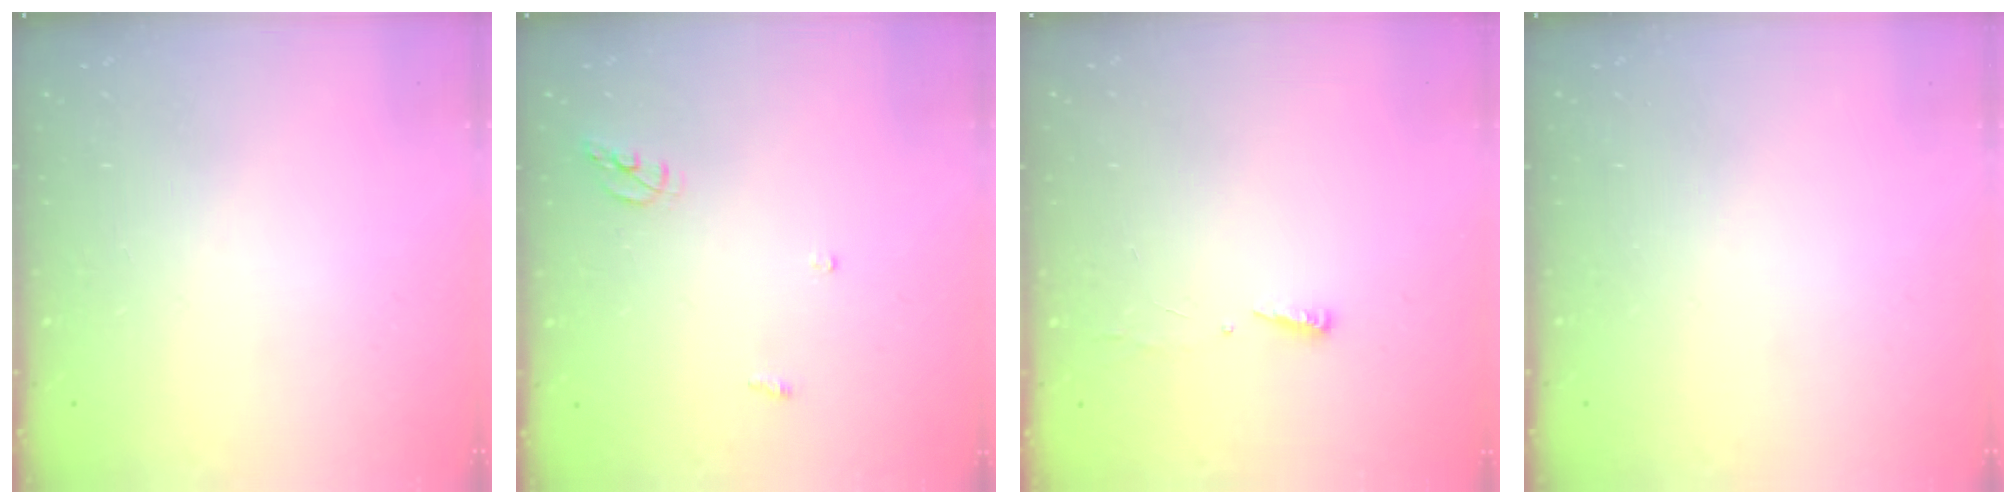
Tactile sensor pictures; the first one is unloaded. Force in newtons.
{"total": 5.6, "press": 5.6, "slide": 0.4}
{"total": 4.1, "press": 4.0, "slide": 1.0}
{"total": 0.0}